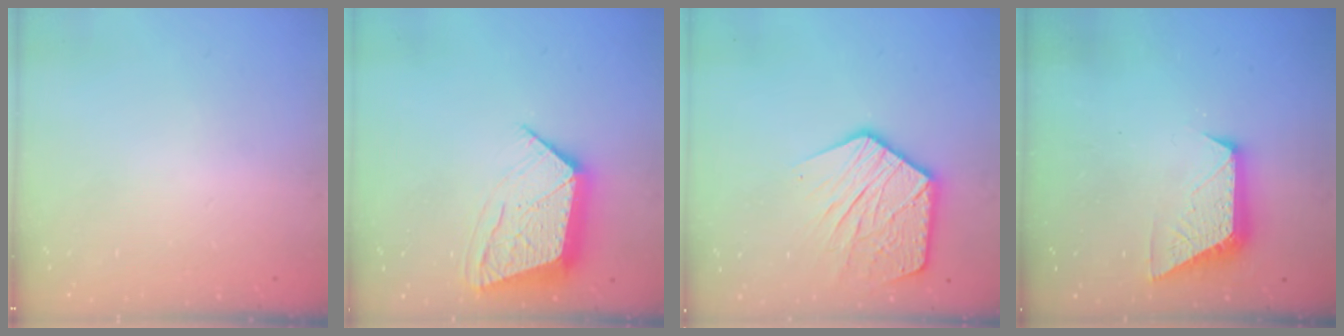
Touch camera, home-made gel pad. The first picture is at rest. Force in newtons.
{"total": 13.2, "press": 13.1, "slide": 1.1}
{"total": 15.2, "press": 15.2, "slide": 1.1}
{"total": 9.6, "press": 9.6, "slide": 0.5}